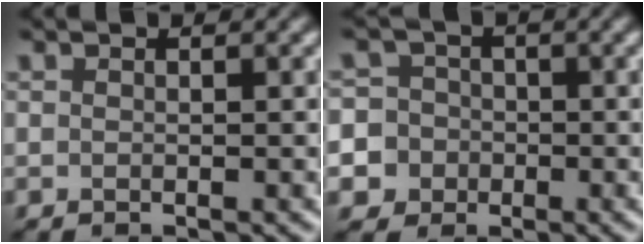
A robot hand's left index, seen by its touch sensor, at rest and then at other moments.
{"total": 8.3, "force": [-2.8, 7.6, 1.6], "torque": [-0.041, -0.003, -0.082]}